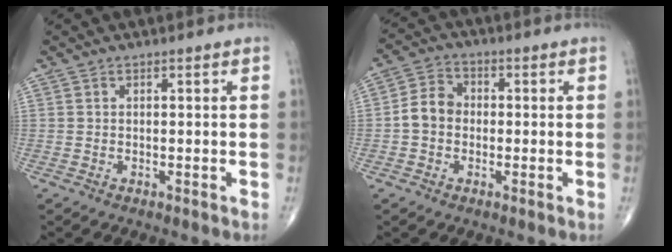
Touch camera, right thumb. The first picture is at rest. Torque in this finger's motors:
{"motor_torque": [0.71, 1.58, 0.73, -0.24, 0.05]}